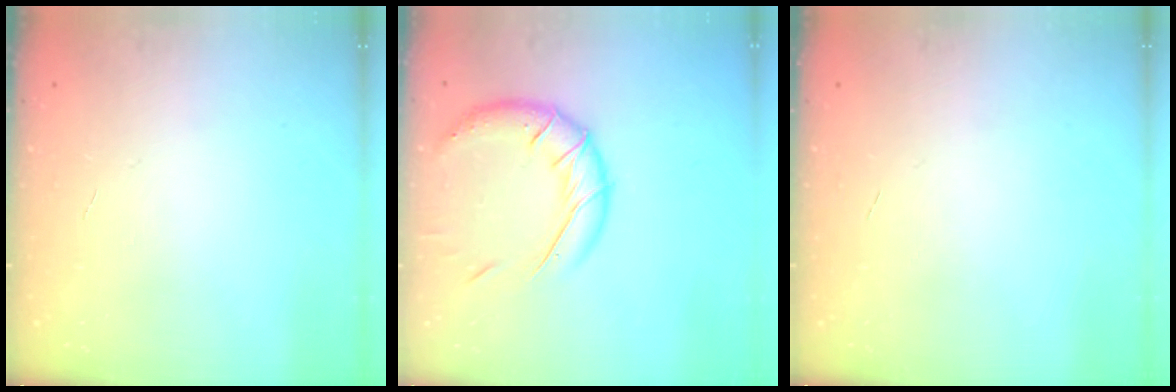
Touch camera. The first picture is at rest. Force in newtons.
{"total": 15.4, "press": 15.3, "slide": 1.7}
{"total": 0.0}